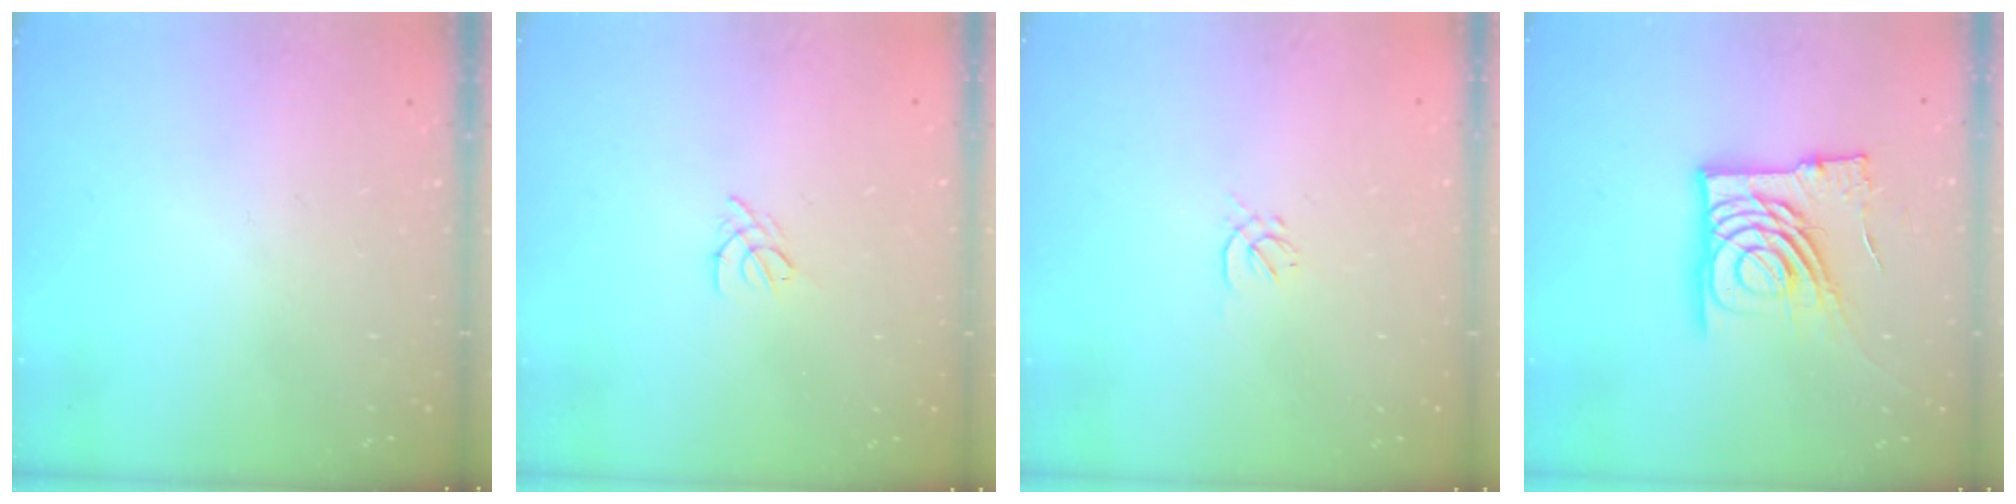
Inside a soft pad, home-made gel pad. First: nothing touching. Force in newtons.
{"total": 2.5, "press": 2.4, "slide": 0.6}
{"total": 0.7, "press": 0.5, "slide": 0.5}
{"total": 14.9, "press": 14.8, "slide": 1.8}